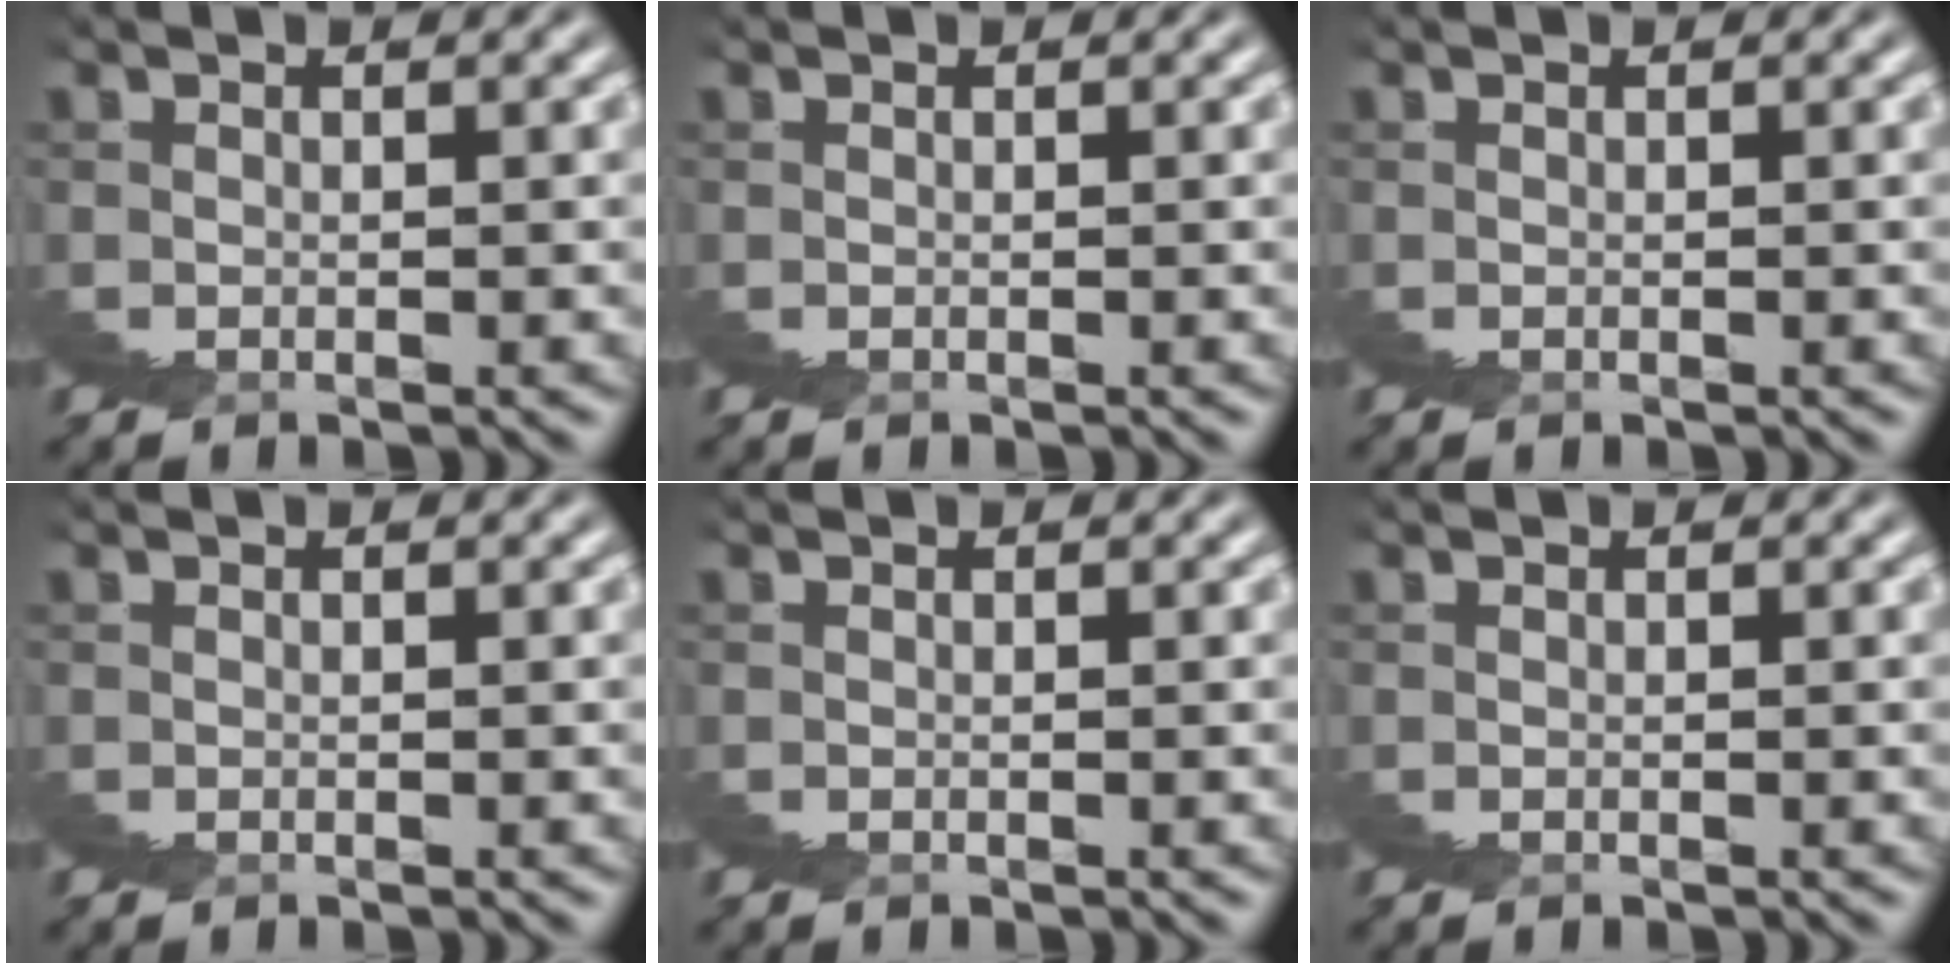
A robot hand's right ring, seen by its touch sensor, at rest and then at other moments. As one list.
[{"total": 0.0}, {"total": 0.0}, {"total": 0.0}, {"total": 0.0}, {"total": 0.0}]